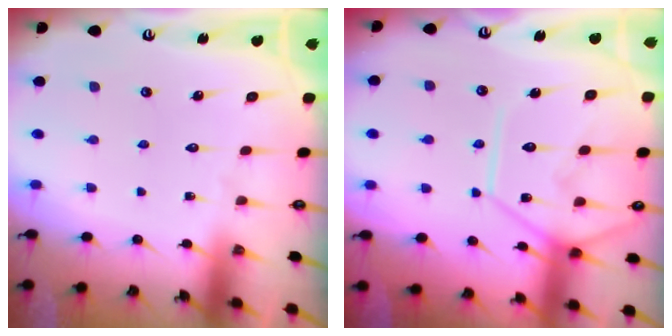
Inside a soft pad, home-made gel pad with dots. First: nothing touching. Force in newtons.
{"total": 13.1, "press": 13.0, "slide": 1.6}